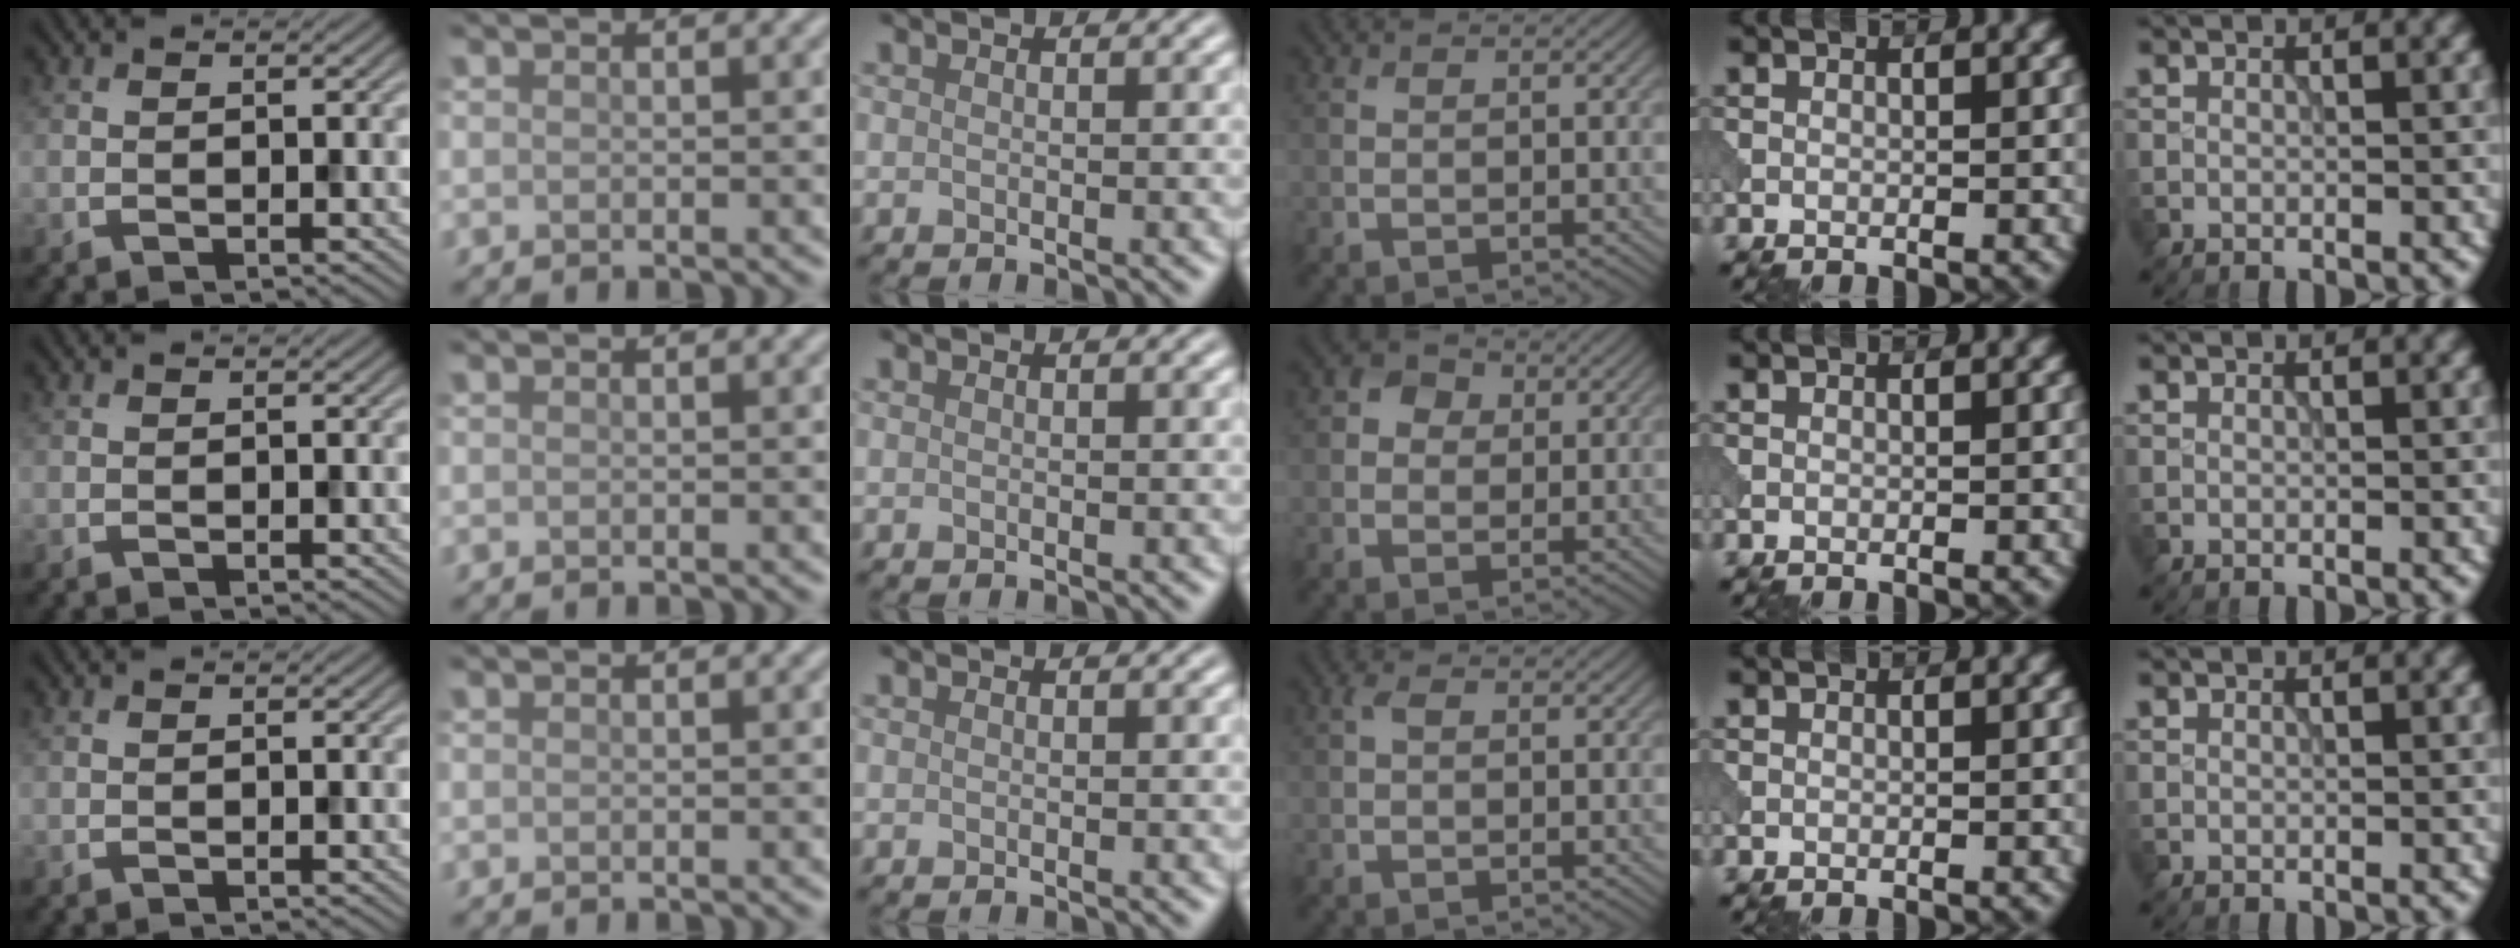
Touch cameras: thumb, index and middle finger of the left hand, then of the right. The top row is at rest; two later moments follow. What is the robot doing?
{"motion": "open", "object": "sandwich press"}